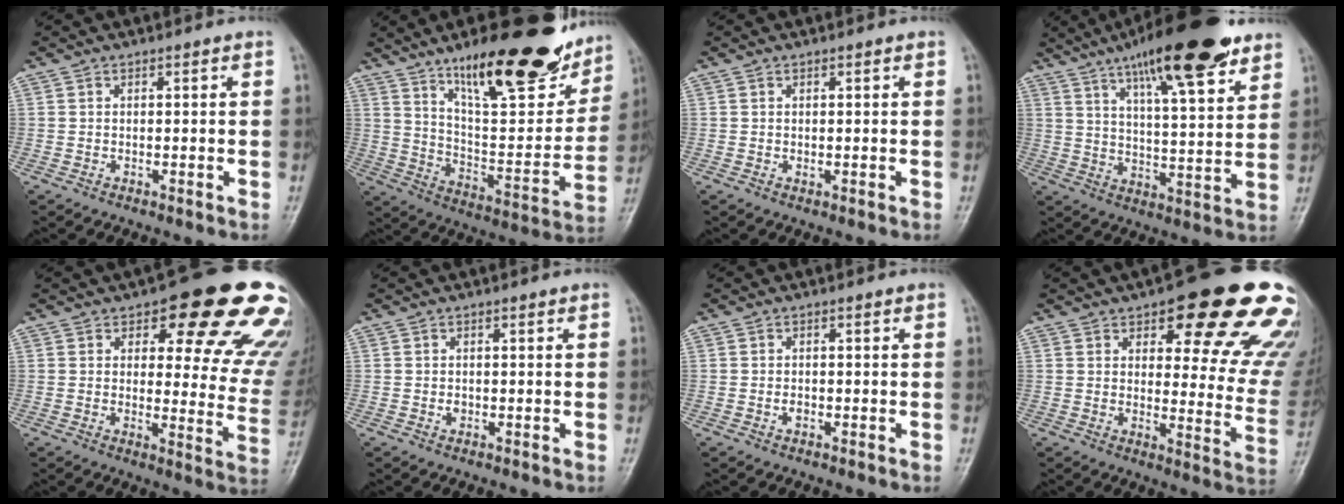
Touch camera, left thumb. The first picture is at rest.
{"total": 27.3, "force": [18.0, 8.8, 18.6], "torque": [-0.225, -0.068, 0.279]}
{"total": 1.0, "force": [0.4, 0.5, 0.7], "torque": [-0.006, -0.001, 0.007]}
{"total": 21.0, "force": [13.4, 5.1, 15.3], "torque": [-0.219, -0.041, 0.210]}
{"total": 21.4, "force": [12.7, 8.2, 15.1], "torque": [-0.130, -0.057, 0.147]}
{"total": 1.2, "force": [0.1, 0.9, 0.8], "torque": [-0.004, 0.001, 0.002]}
{"total": 1.1, "force": [-0.2, 0.8, 0.8], "torque": [-0.005, 0.001, -0.005]}
{"total": 24.4, "force": [14.7, 8.2, 17.6], "torque": [-0.172, -0.060, 0.179]}